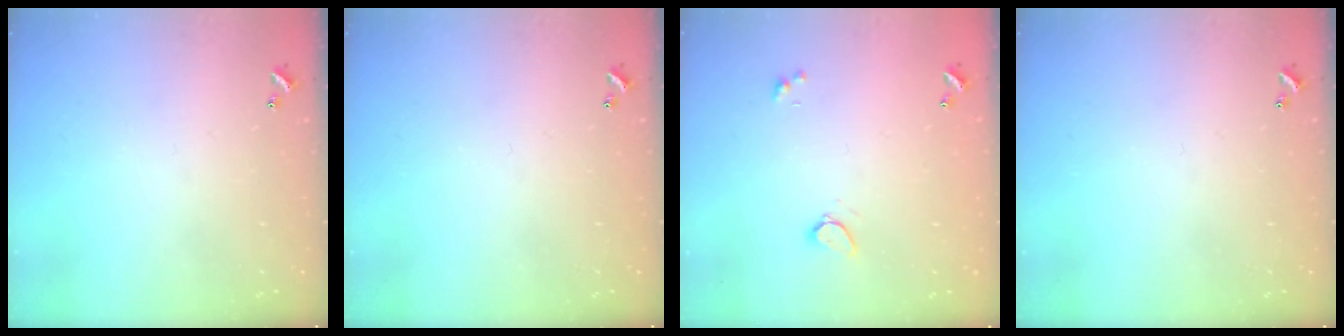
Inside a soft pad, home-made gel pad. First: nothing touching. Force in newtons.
{"total": 0.0}
{"total": 0.6, "press": 0.6, "slide": 0.2}
{"total": 0.0}